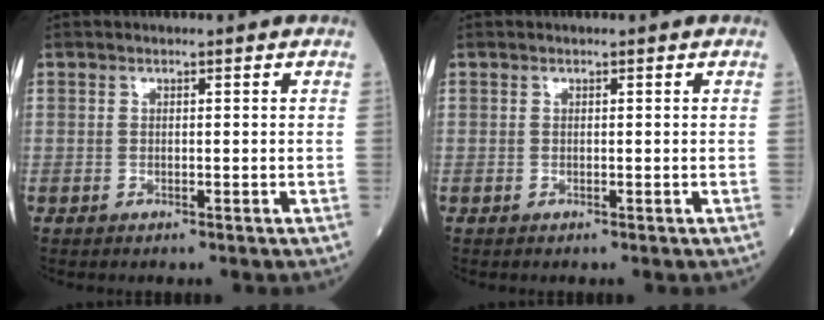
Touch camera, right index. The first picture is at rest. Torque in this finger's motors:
{"motor_torque": [0.00, 0.00, 0.00, 0.00]}